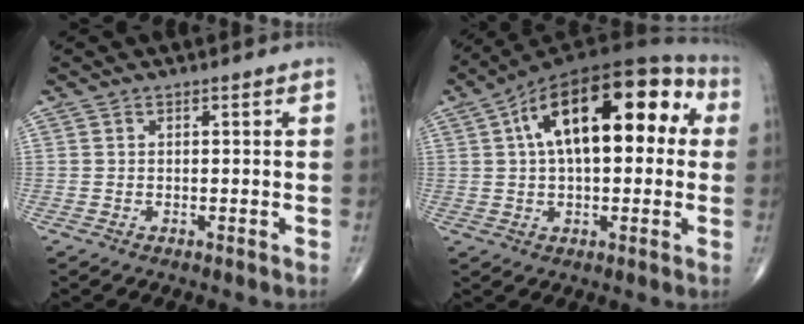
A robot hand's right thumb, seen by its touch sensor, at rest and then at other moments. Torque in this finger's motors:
{"motor_torque": [-1.33, 2.61, 1.45, 0.69, 0.15]}